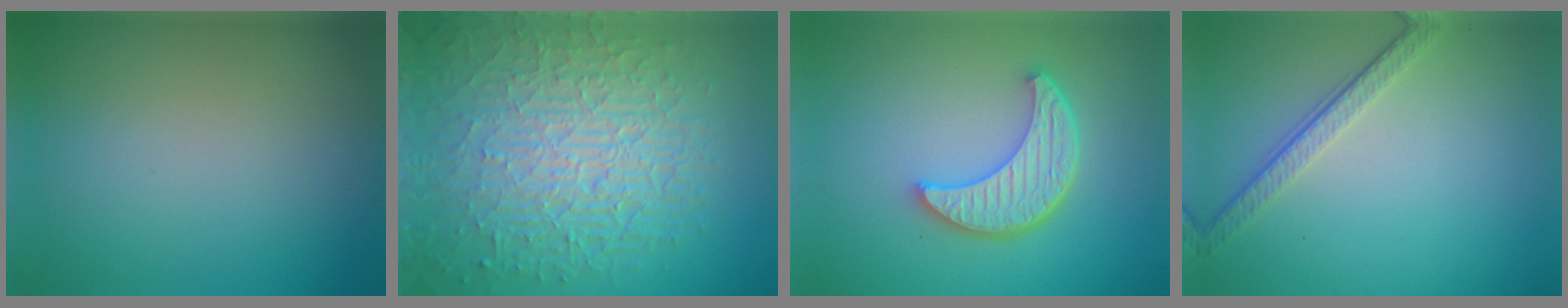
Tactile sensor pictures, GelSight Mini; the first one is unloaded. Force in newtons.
{"total": 10.5, "press": 6.7, "slide": 8.1}
{"total": 5.3, "press": 4.1, "slide": 3.4}
{"total": 3.5, "press": 2.4, "slide": 2.5}